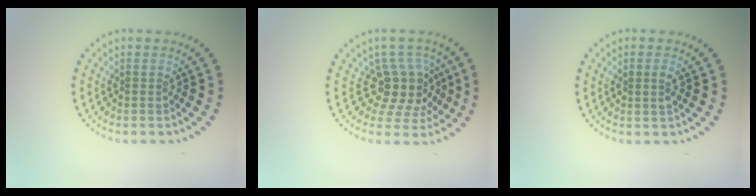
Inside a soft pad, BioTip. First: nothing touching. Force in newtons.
{"total": 4.0, "press": 3.0, "slide": 2.6}
{"total": 1.2, "press": 1.2, "slide": 0.1}